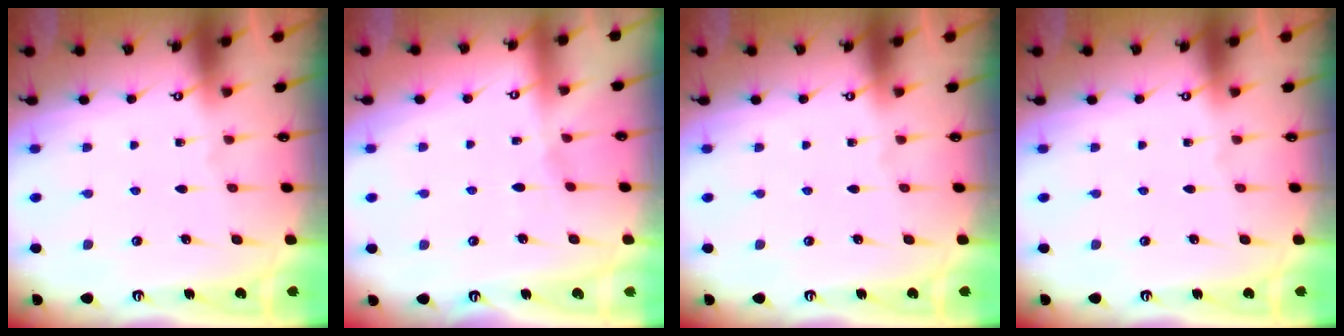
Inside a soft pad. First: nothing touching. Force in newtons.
{"total": 1.7, "press": 1.7, "slide": 0.4}
{"total": 0.0}
{"total": 0.0}